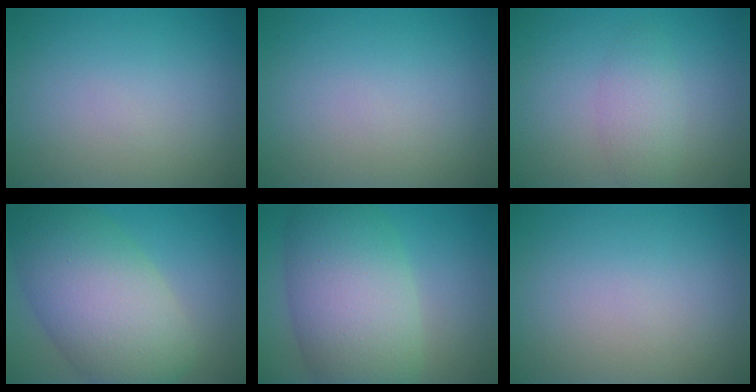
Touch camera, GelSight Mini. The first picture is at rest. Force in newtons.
{"total": 0.0}
{"total": 2.3, "press": 2.3, "slide": 0.1}
{"total": 10.5, "press": 10.5, "slide": 0.7}
{"total": 10.0, "press": 10.0, "slide": 0.5}
{"total": 0.0}